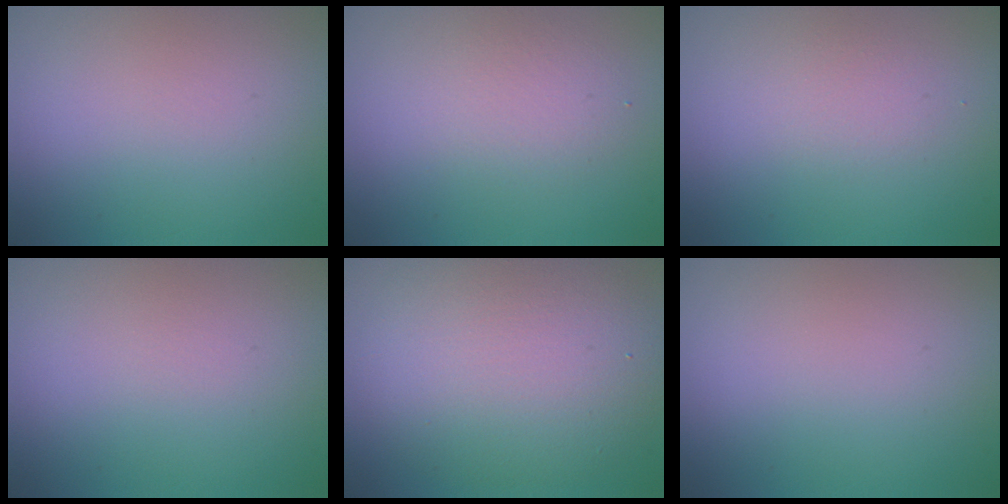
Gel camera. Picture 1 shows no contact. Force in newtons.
{"total": 2.2, "press": 2.2, "slide": 0.3}
{"total": 1.2, "press": 1.2, "slide": 0.0}
{"total": 0.0}
{"total": 8.3, "press": 8.2, "slide": 0.5}
{"total": 0.0}